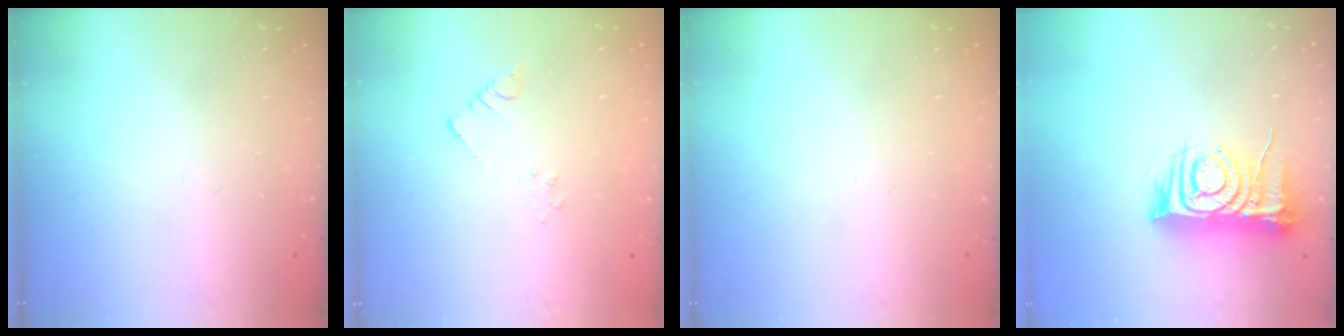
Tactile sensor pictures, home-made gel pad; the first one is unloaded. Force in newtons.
{"total": 2.1, "press": 2.1, "slide": 0.3}
{"total": 0.0}
{"total": 10.2, "press": 10.2, "slide": 1.2}